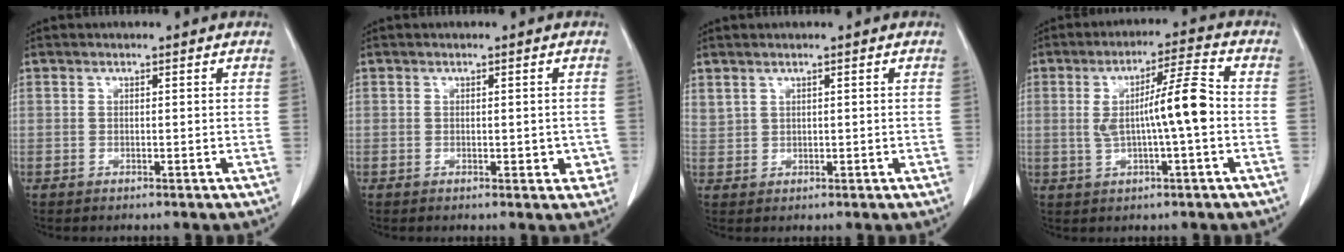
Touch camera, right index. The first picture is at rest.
{"total": 2.8, "force": [-0.4, 1.6, 2.2], "torque": [-0.016, 0.004, 0.000]}
{"total": 2.0, "force": [1.5, 1.1, 0.7], "torque": [-0.017, 0.008, 0.039]}
{"total": 8.8, "force": [-0.2, 0.4, 8.8], "torque": [-0.151, 0.015, -0.006]}